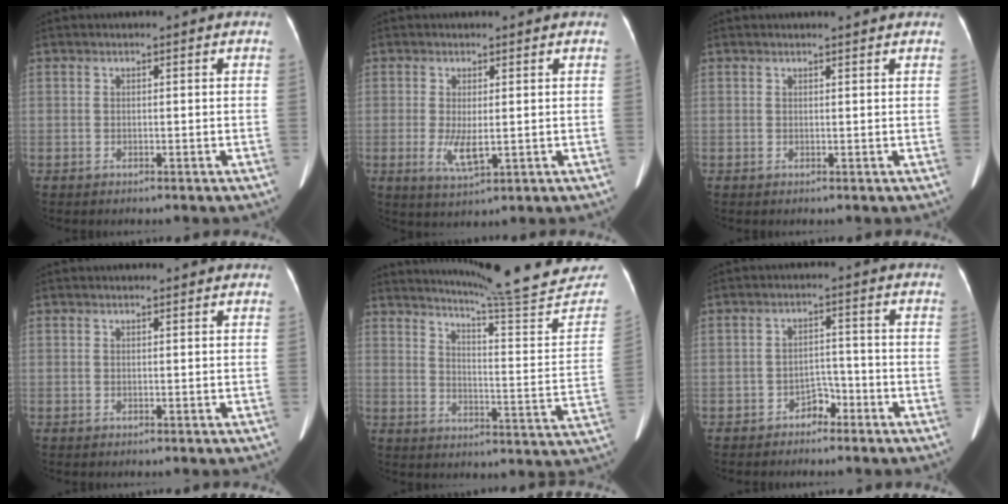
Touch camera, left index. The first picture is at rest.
{"total": 4.3, "force": [0.1, 1.2, 4.1], "torque": [-0.079, -0.009, 0.008]}
{"total": 2.0, "force": [1.9, 0.0, 0.6], "torque": [-0.010, 0.005, 0.024]}
{"total": 1.8, "force": [1.7, 0.4, 0.5], "torque": [-0.012, 0.013, 0.020]}
{"total": 23.4, "force": [21.9, -0.1, 8.3], "torque": [-0.118, -0.107, 0.270]}
{"total": 2.7, "force": [-2.0, 1.6, 1.0], "torque": [-0.013, 0.006, -0.033]}